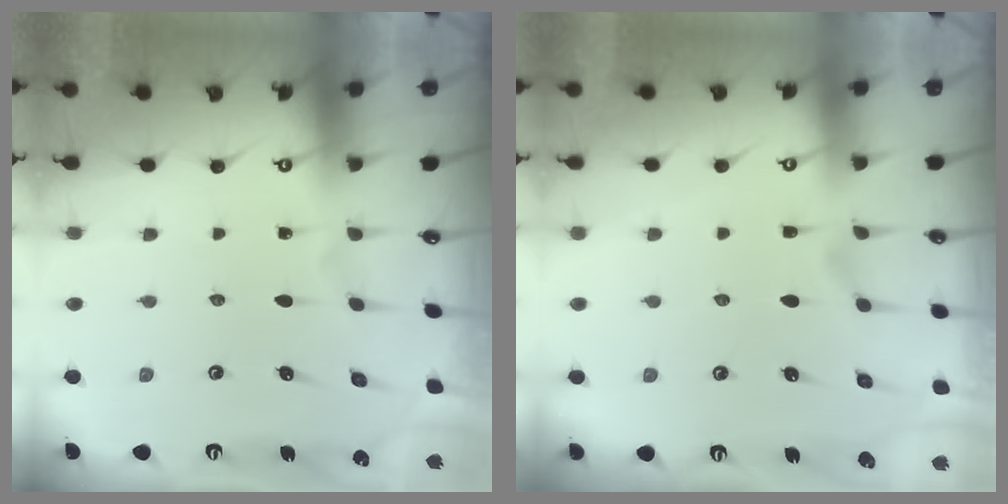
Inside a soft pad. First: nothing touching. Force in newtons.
{"total": 1.3, "press": 0.7, "slide": 1.1}